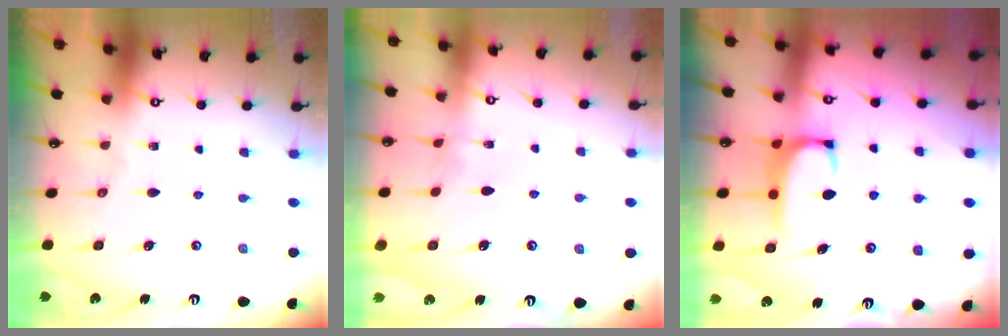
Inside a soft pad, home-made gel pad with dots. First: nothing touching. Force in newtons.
{"total": 2.3, "press": 2.3, "slide": 0.4}
{"total": 2.1, "press": 2.0, "slide": 0.3}